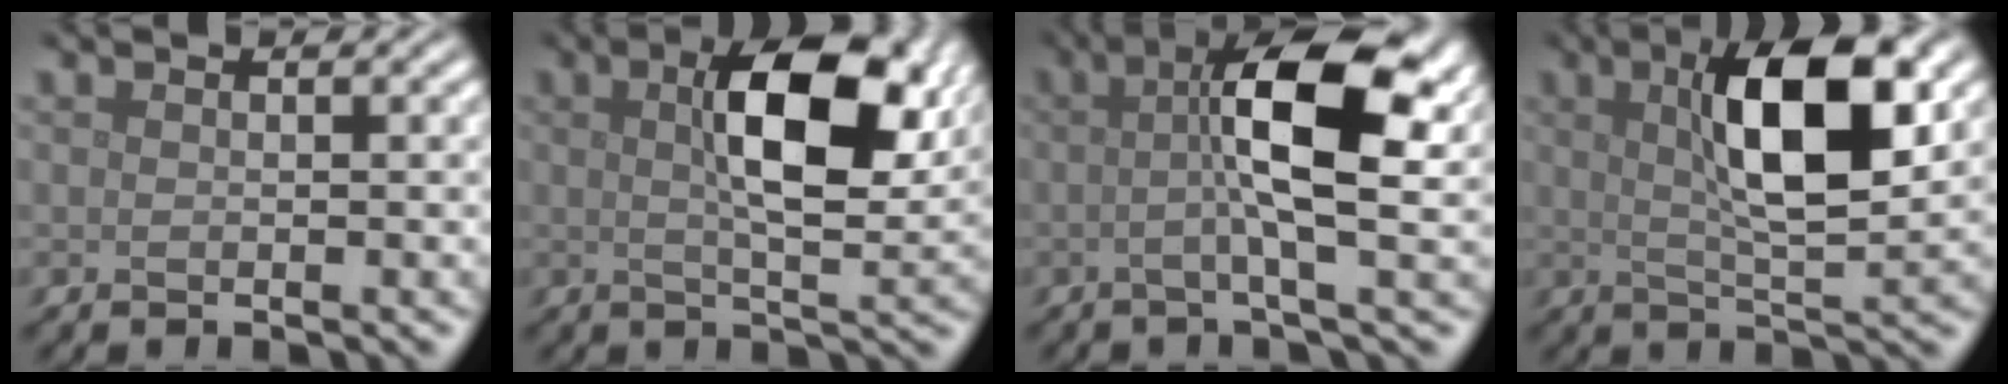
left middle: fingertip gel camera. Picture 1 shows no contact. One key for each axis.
{"total": 9.9, "fx": 2.6, "fy": 3.8, "fz": 8.8, "tx": -0.142, "ty": 0.007, "tz": 0.041}
{"total": 9.0, "fx": 1.1, "fy": 2.1, "fz": 8.7, "tx": -0.136, "ty": 0.017, "tz": 0.013}
{"total": 9.1, "fx": 2.5, "fy": 2.7, "fz": 8.3, "tx": -0.132, "ty": 0.008, "tz": 0.040}